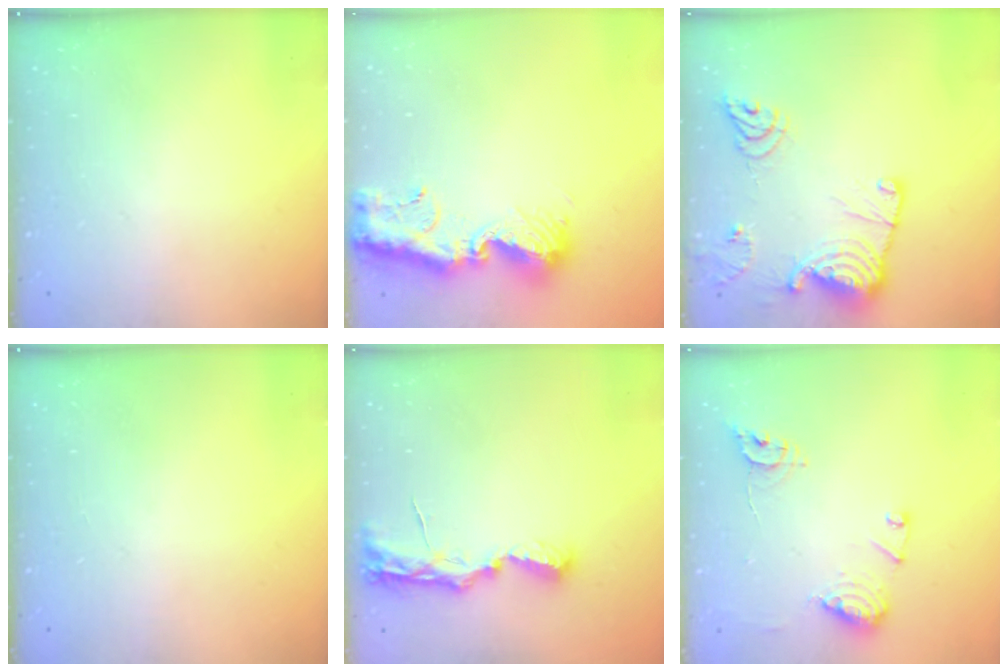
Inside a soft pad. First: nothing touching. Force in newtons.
{"total": 12.2, "press": 12.1, "slide": 0.8}
{"total": 16.6, "press": 16.5, "slide": 1.8}
{"total": 0.0}
{"total": 8.0, "press": 8.0, "slide": 0.7}
{"total": 12.1, "press": 12.0, "slide": 1.2}